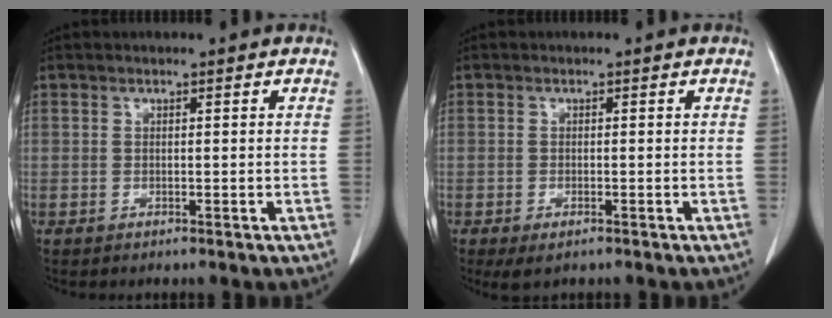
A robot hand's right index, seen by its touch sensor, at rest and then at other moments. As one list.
[{"total": 2.6, "force": [-1.6, 1.0, 1.8], "torque": [-0.033, -0.006, -0.020]}]